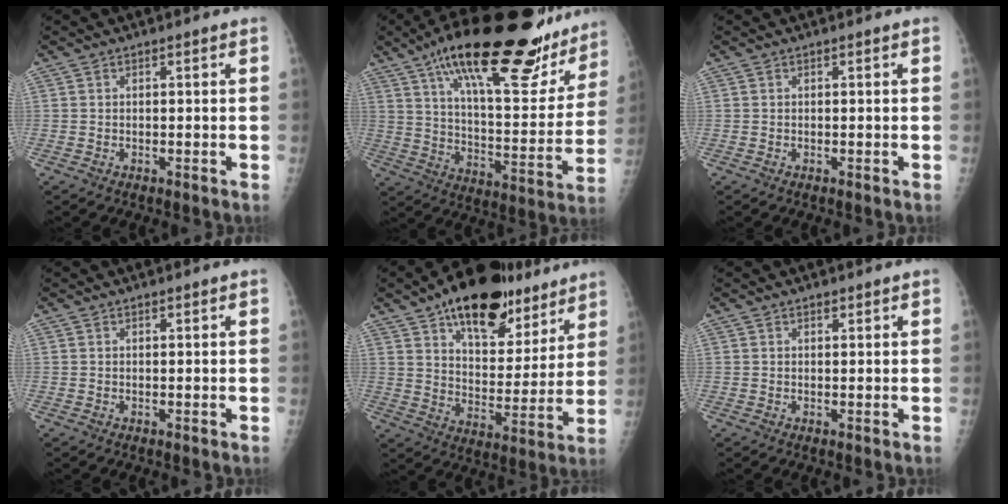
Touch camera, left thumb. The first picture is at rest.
{"total": 32.0, "force": [21.5, 10.1, 21.5], "torque": [-0.295, -0.060, 0.322]}
{"total": 0.0}
{"total": 0.5, "force": [0.4, 0.2, 0.3], "torque": [-0.007, -0.002, 0.006]}
{"total": 22.5, "force": [14.9, 10.9, 12.8], "torque": [-0.145, -0.055, 0.231]}
{"total": 1.1, "force": [0.8, 0.5, 0.6], "torque": [-0.003, -0.004, 0.011]}